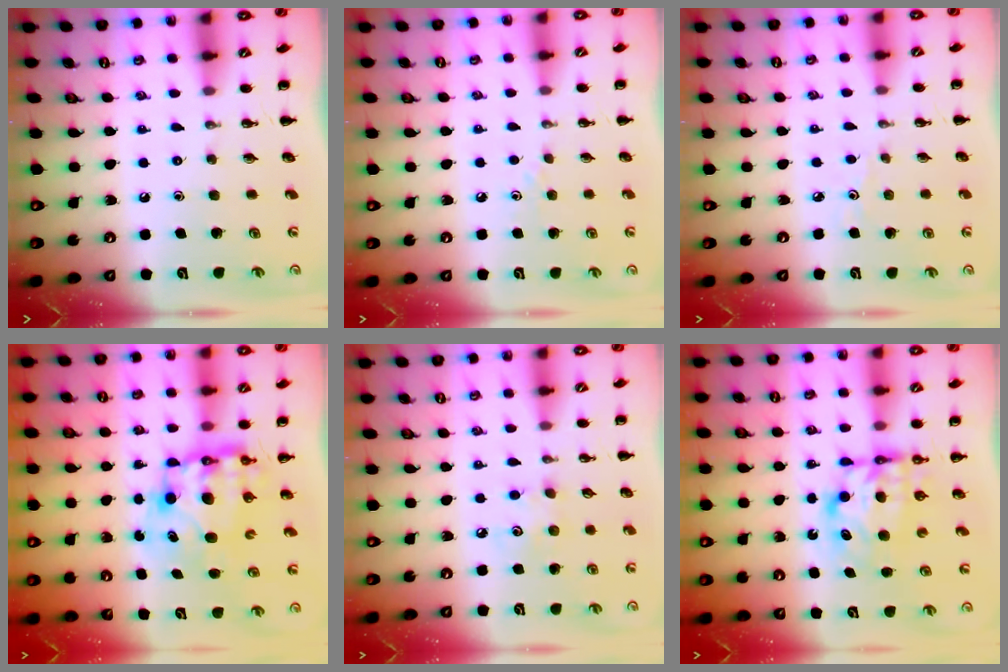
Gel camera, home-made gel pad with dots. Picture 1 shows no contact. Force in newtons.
{"total": 2.7, "press": 2.5, "slide": 1.0}
{"total": 2.2, "press": 2.0, "slide": 0.9}
{"total": 9.6, "press": 9.3, "slide": 2.2}
{"total": 5.2, "press": 5.1, "slide": 1.1}
{"total": 6.7, "press": 6.6, "slide": 0.6}